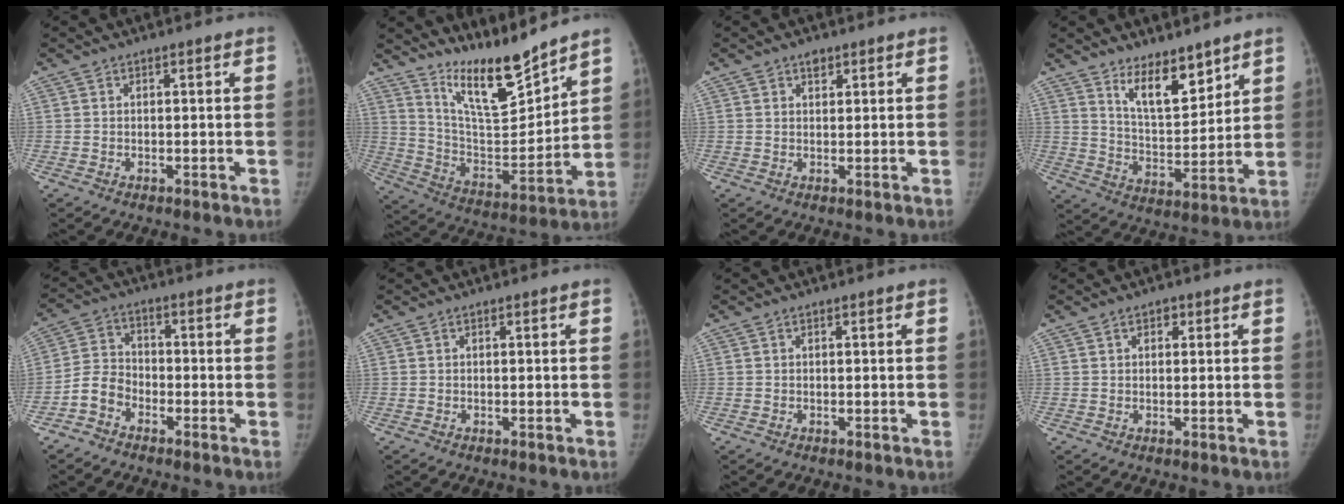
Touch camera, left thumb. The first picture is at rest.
{"total": 14.5, "force": [12.4, 2.4, 7.2], "torque": [-0.091, -0.097, 0.231]}
{"total": 2.1, "force": [1.3, 1.3, 0.9], "torque": [-0.003, -0.006, 0.018]}
{"total": 10.6, "force": [7.6, 4.1, 6.1], "torque": [-0.076, -0.068, 0.141]}
{"total": 5.7, "force": [-3.3, 4.1, 2.3], "torque": [-0.037, 0.025, -0.074]}
{"total": 0.0}
{"total": 0.0}
{"total": 1.8, "force": [0.9, 1.2, 0.9], "torque": [-0.006, -0.001, 0.010]}